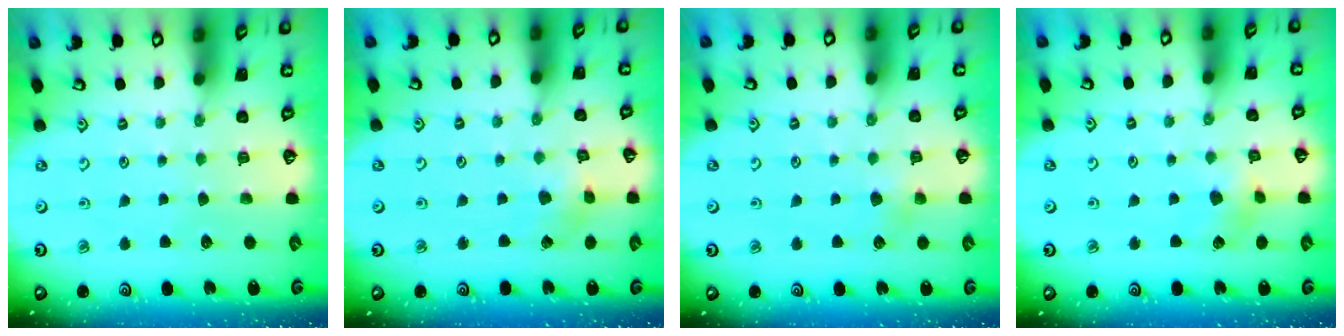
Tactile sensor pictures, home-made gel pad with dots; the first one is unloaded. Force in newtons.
{"total": 2.3, "press": 2.3, "slide": 0.2}
{"total": 5.3, "press": 5.2, "slide": 0.6}
{"total": 4.1, "press": 4.1, "slide": 0.3}